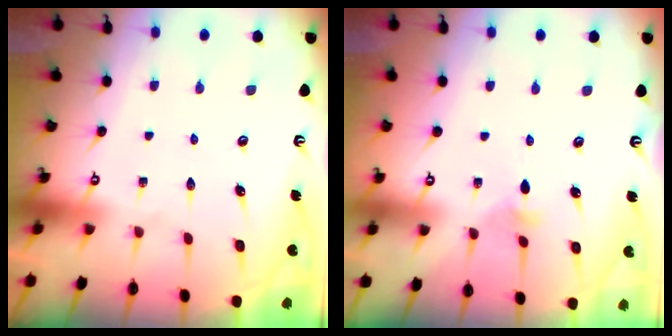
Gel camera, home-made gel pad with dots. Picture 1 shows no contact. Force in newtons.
{"total": 3.1, "press": 3.0, "slide": 0.7}